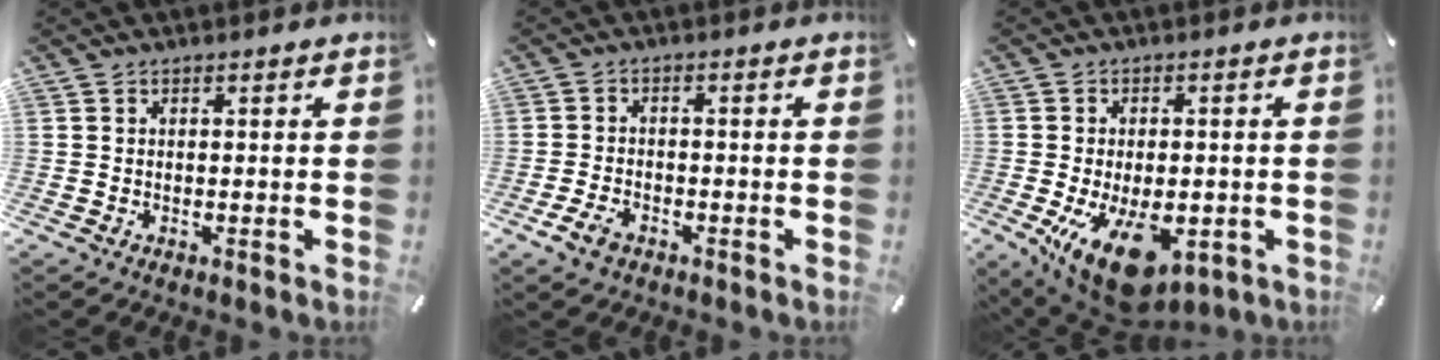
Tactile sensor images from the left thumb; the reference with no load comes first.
{"total": 4.3, "force": [-2.3, 2.6, 2.5], "torque": [-0.060, 0.006, -0.046]}
{"total": 15.2, "force": [-5.2, 8.1, 11.8], "torque": [-0.198, 0.008, -0.077]}